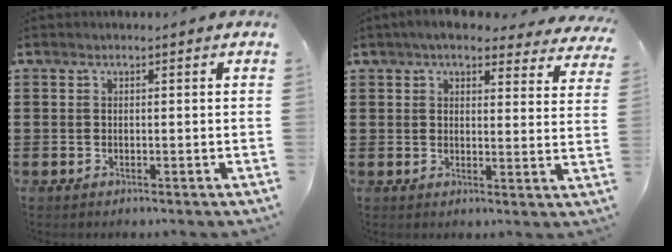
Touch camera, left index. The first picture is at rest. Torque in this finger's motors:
{"motor_torque": [2.14, 0.00, 0.46, 0.12]}